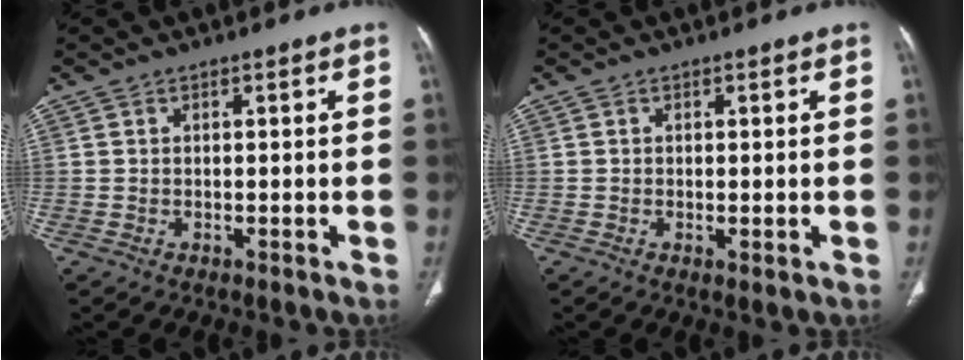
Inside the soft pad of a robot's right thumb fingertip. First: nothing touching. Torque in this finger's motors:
{"motor_torque": [-0.08, 0.16, -0.48, 0.02, -0.02]}